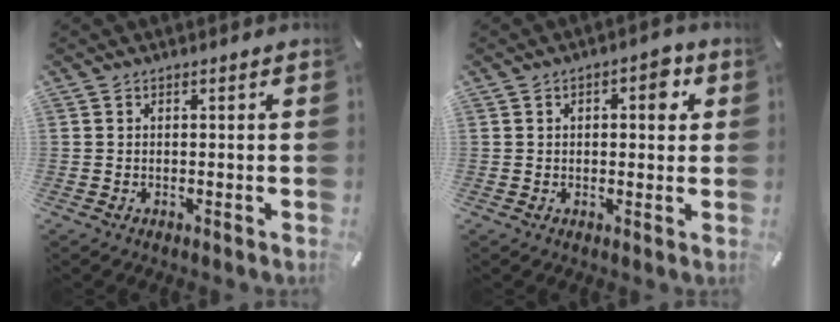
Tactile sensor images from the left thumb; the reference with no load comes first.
{"total": 5.4, "force": [1.4, 2.9, 4.4], "torque": [-0.042, -0.005, 0.010]}